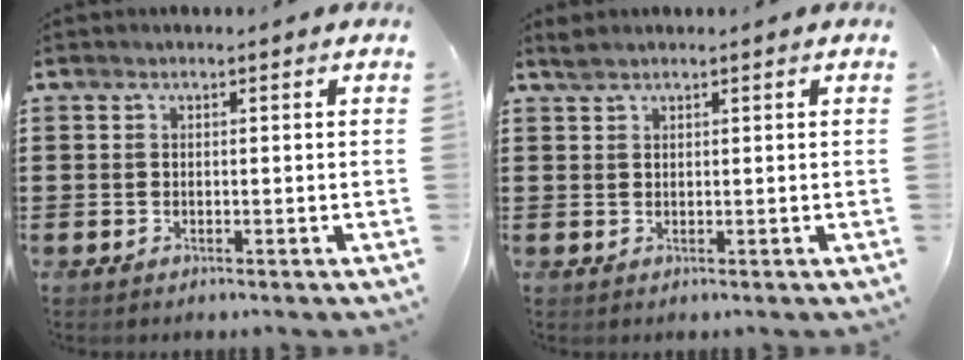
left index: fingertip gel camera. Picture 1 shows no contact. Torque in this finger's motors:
{"motor_torque": [0.08, -0.10, 0.03, 0.00]}